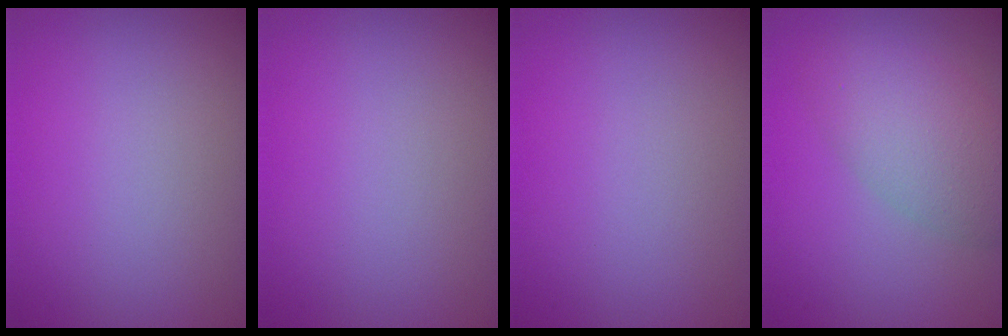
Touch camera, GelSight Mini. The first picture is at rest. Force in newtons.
{"total": 0.0}
{"total": 0.0}
{"total": 5.2, "press": 5.2, "slide": 0.3}